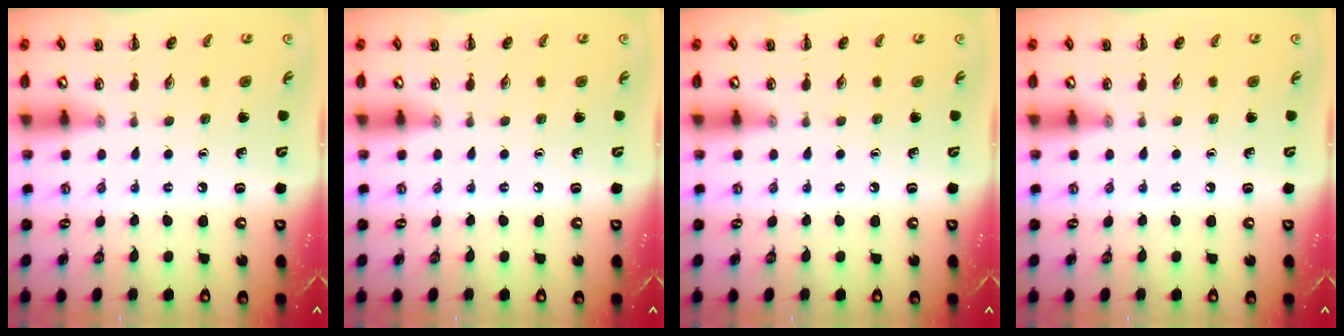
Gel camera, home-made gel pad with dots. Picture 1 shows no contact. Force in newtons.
{"total": 0.0}
{"total": 0.0}
{"total": 0.0}